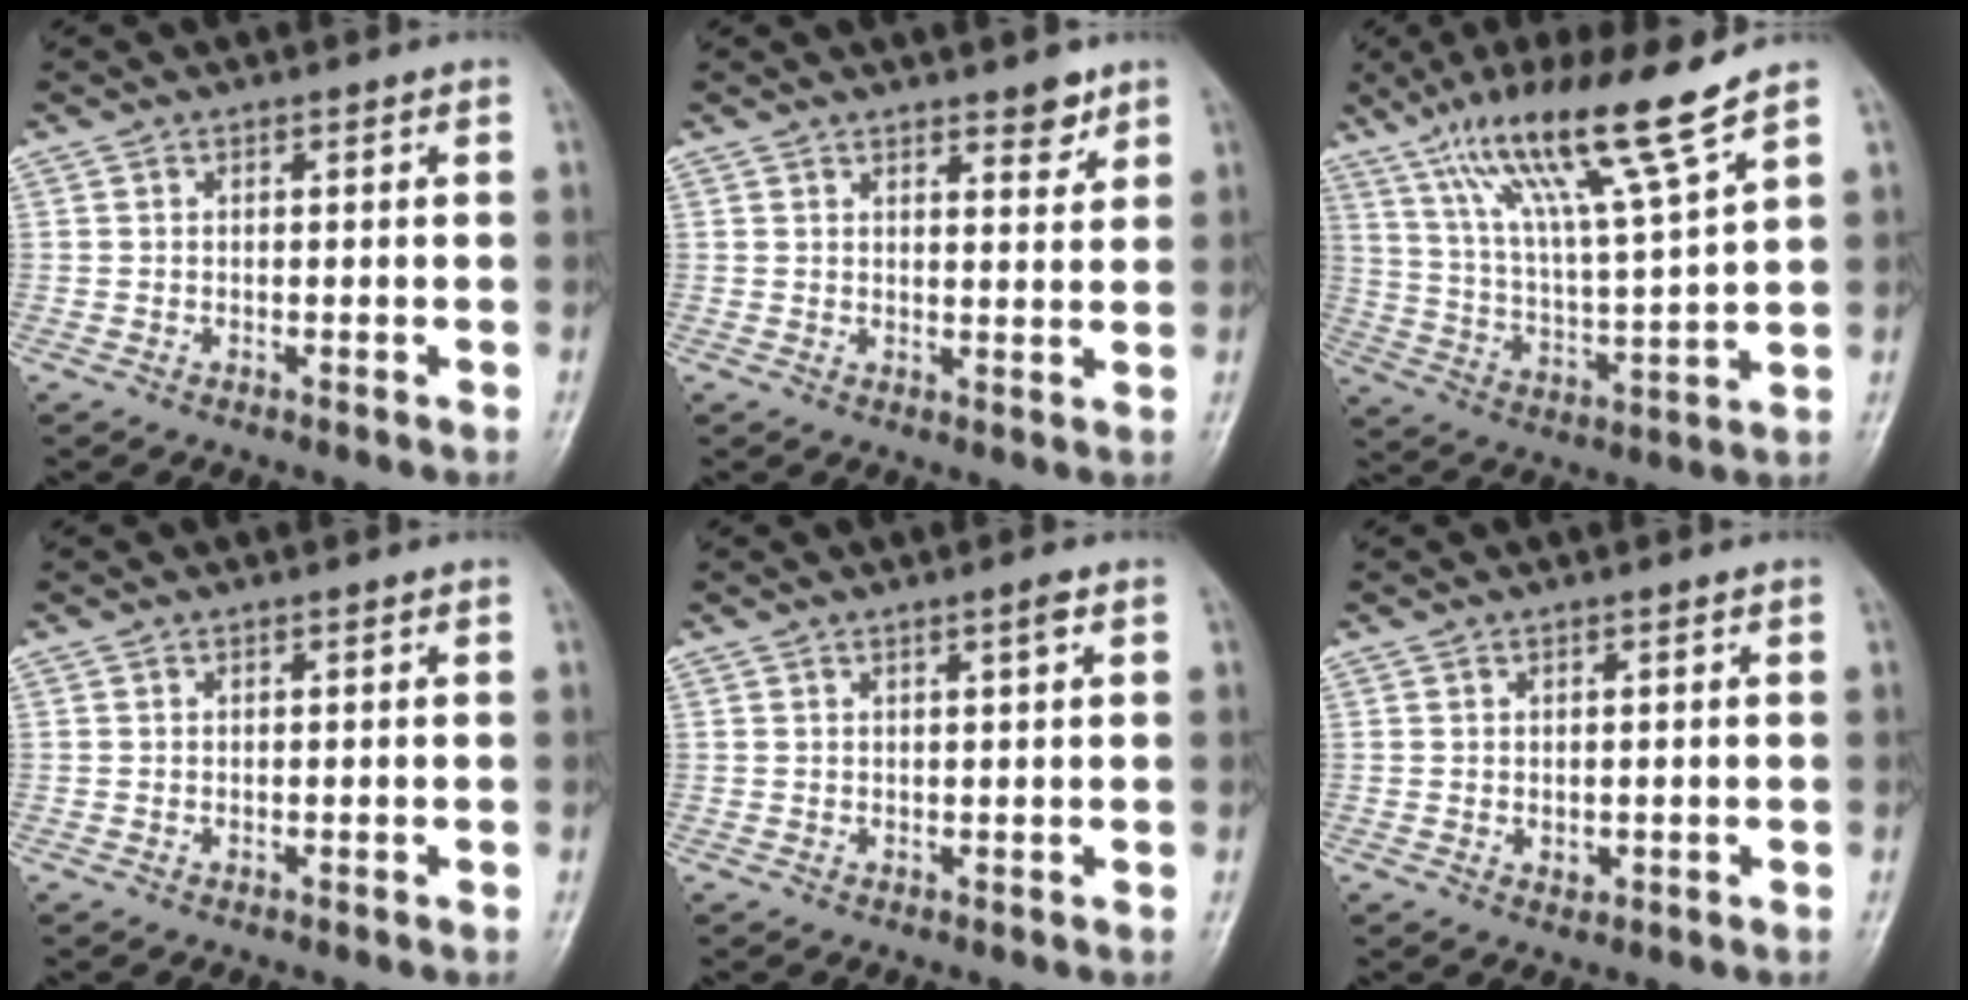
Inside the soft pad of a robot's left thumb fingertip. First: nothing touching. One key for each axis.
{"total": 4.0, "fx": 3.0, "fy": 1.4, "fz": 2.3, "tx": -0.017, "ty": -0.020, "tz": 0.041}
{"total": 15.8, "fx": 11.0, "fy": -0.2, "fz": 11.3, "tx": -0.195, "ty": -0.056, "tz": 0.199}
{"total": 0.0}
{"total": 1.6, "fx": 0.9, "fy": 0.0, "fz": 1.4, "tx": -0.022, "ty": -0.003, "tz": 0.014}
{"total": 1.4, "fx": 0.1, "fy": 1.0, "fz": 1.0, "tx": -0.012, "ty": -0.003, "tz": 0.006}